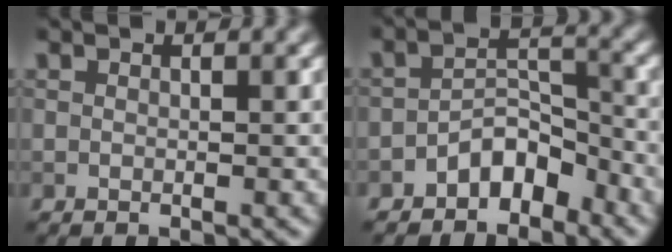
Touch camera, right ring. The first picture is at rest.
{"total": 3.7, "force": [-2.5, 2.0, 1.8], "torque": [-0.019, 0.015, -0.047]}